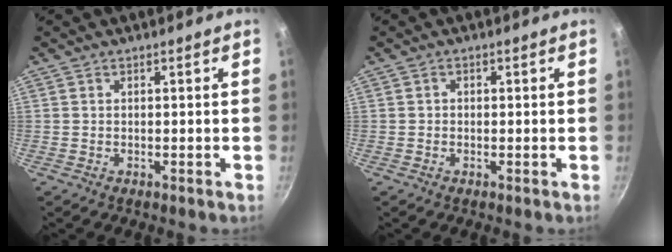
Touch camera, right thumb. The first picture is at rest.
{"total": 0.7, "force": [0.0, 0.7, 0.3], "torque": [0.000, 0.002, -0.004]}